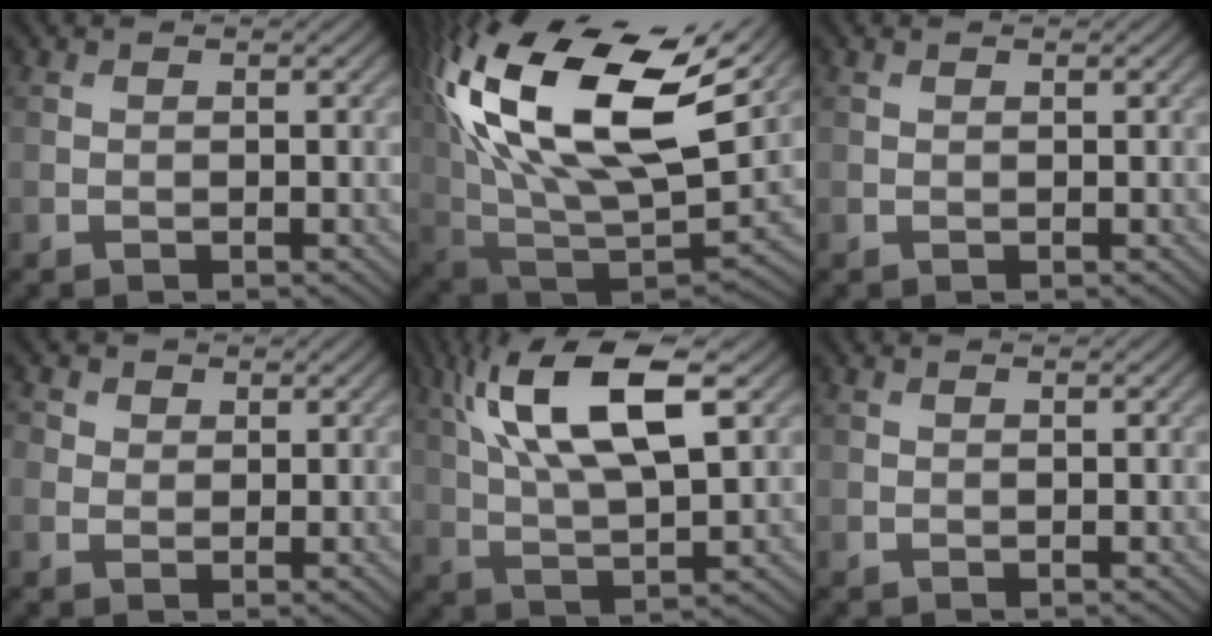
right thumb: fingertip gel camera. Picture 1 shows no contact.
{"total": 22.4, "force": [9.0, 10.8, 17.5], "torque": [-0.377, 0.023, 0.157]}
{"total": 0.0}
{"total": 2.3, "force": [1.0, 2.0, 0.7], "torque": [-0.025, 0.003, 0.012]}
{"total": 14.6, "force": [5.9, 5.3, 12.3], "torque": [-0.251, 0.018, 0.105]}
{"total": 0.0}